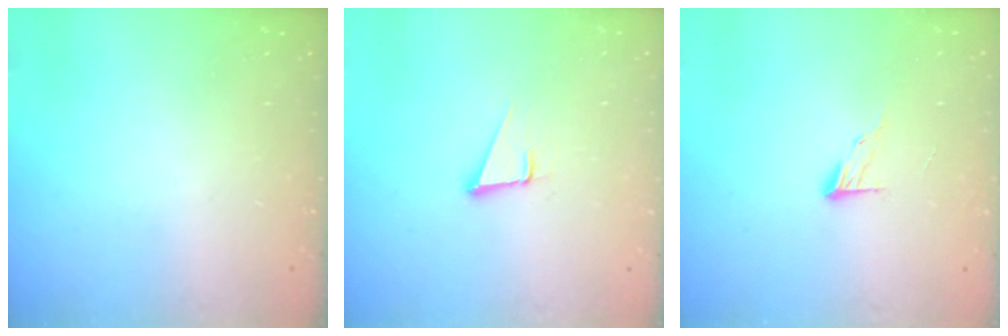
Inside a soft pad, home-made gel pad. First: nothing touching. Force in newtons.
{"total": 3.7, "press": 2.9, "slide": 2.3}
{"total": 6.1, "press": 6.1, "slide": 0.5}